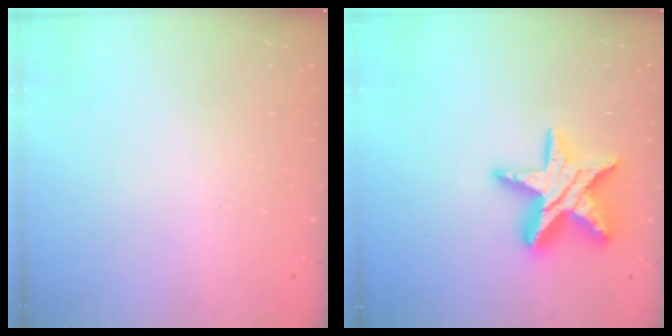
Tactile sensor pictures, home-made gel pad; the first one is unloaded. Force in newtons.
{"total": 16.8, "press": 16.7, "slide": 1.1}